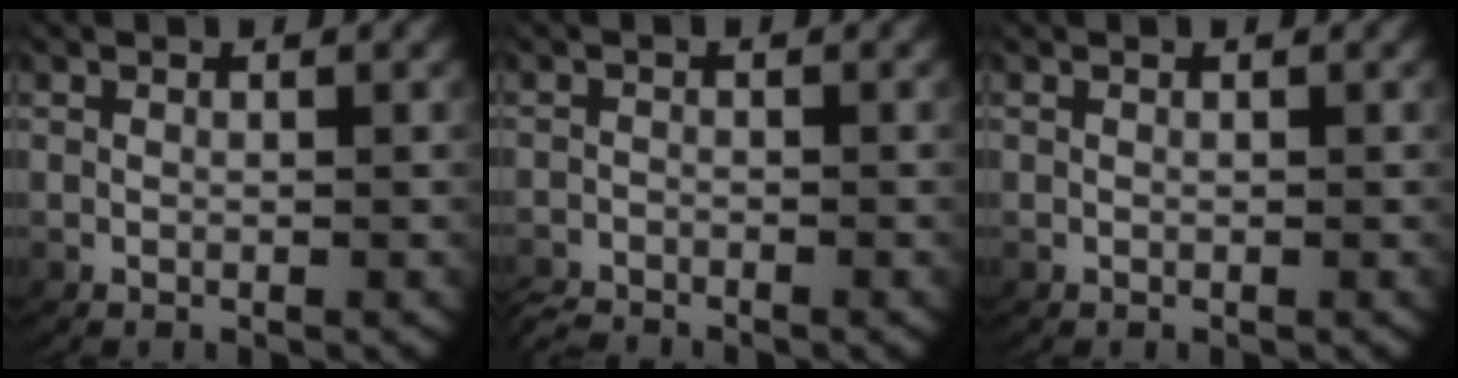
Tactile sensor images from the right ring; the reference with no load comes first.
{"total": 1.9, "force": [-1.9, 0.2, 0.0], "torque": [-0.008, -0.015, -0.029]}
{"total": 0.0}